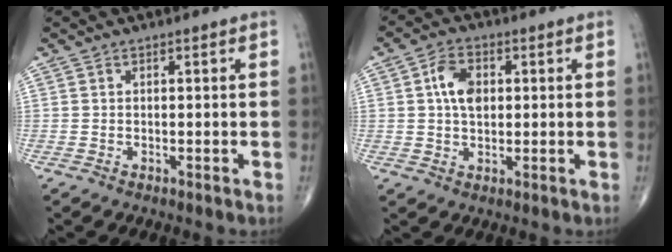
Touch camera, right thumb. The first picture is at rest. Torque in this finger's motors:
{"motor_torque": [1.12, 0.97, 0.83, 0.17, 0.06]}